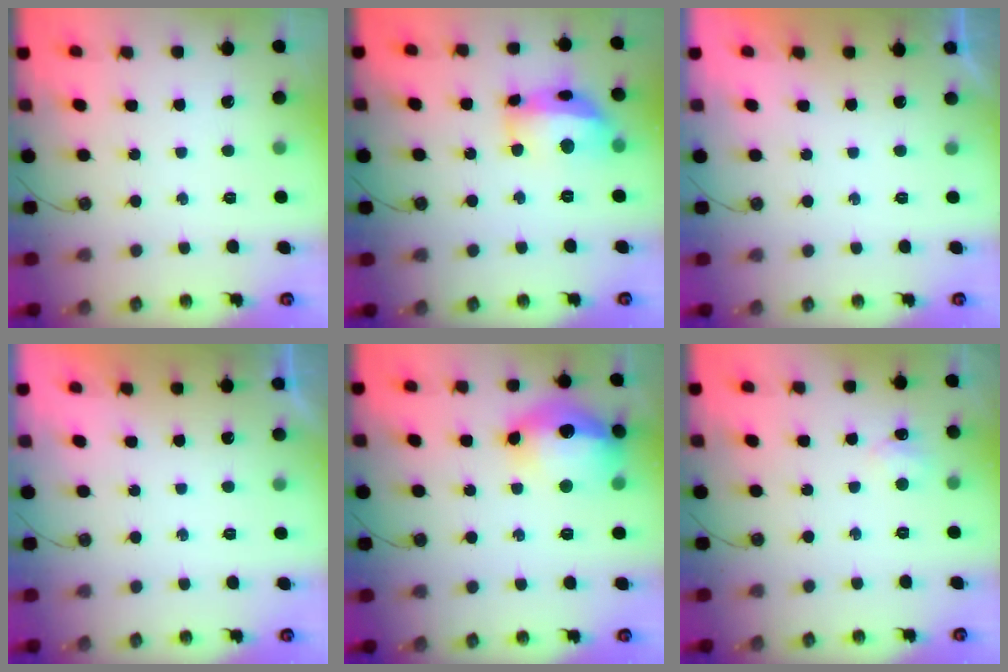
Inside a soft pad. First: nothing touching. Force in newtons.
{"total": 15.6, "press": 15.4, "slide": 1.9}
{"total": 0.0}
{"total": 0.0}
{"total": 17.1, "press": 17.0, "slide": 1.5}
{"total": 6.9, "press": 6.8, "slide": 1.0}